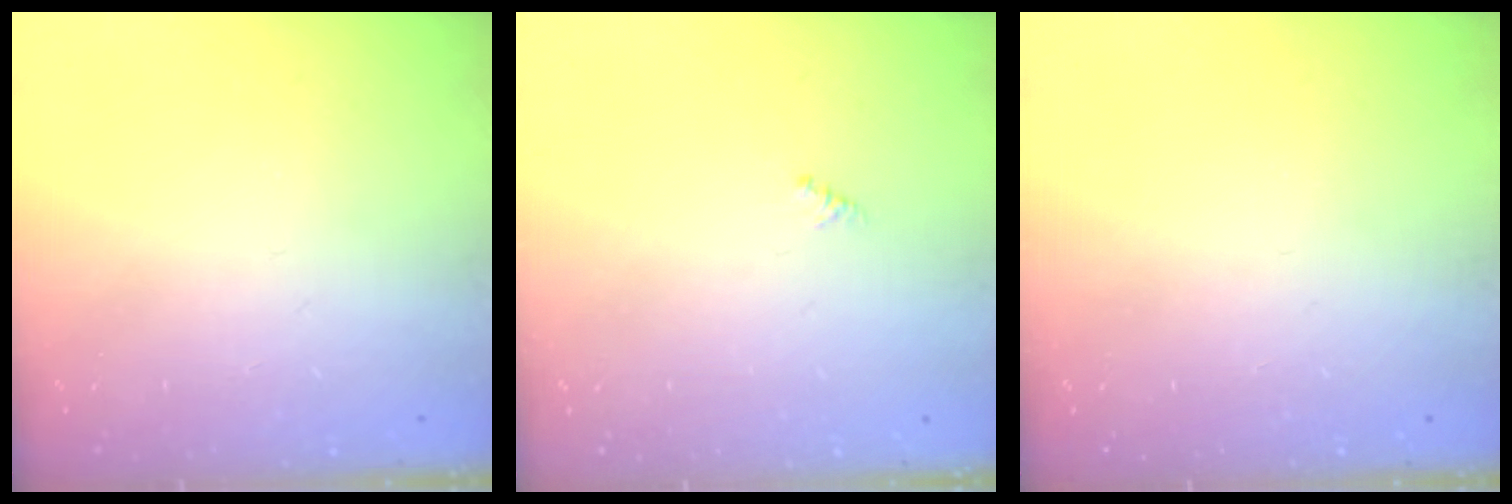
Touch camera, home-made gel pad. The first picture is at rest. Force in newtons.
{"total": 0.0}
{"total": 0.0}